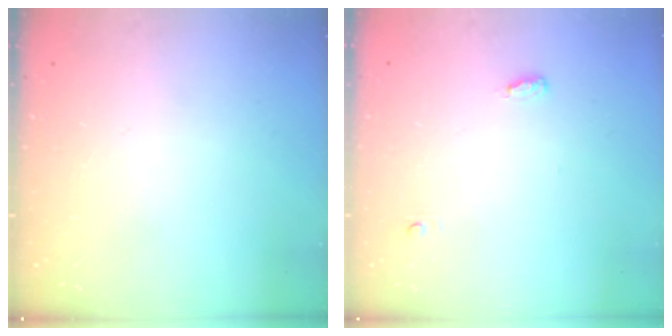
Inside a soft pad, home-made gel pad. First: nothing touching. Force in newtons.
{"total": 3.9, "press": 3.8, "slide": 1.0}